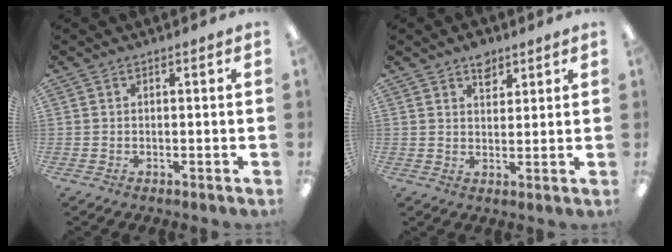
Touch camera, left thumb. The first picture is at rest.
{"total": 4.9, "force": [3.5, 2.8, 1.9], "torque": [-0.013, -0.018, 0.058]}